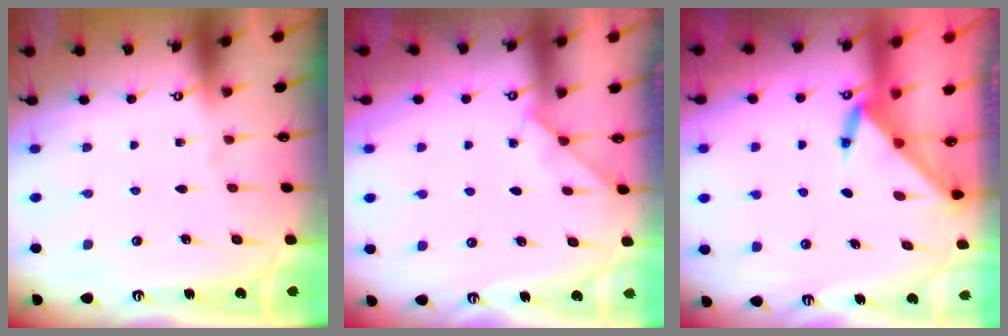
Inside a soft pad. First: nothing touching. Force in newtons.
{"total": 2.4, "press": 2.3, "slide": 0.4}
{"total": 3.4, "press": 3.4, "slide": 0.4}